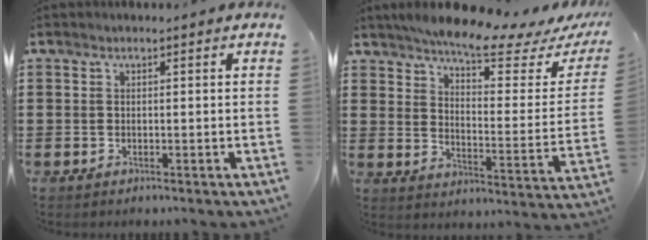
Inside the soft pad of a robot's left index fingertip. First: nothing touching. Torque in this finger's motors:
{"motor_torque": [1.66, -0.48, 0.27, 0.10]}